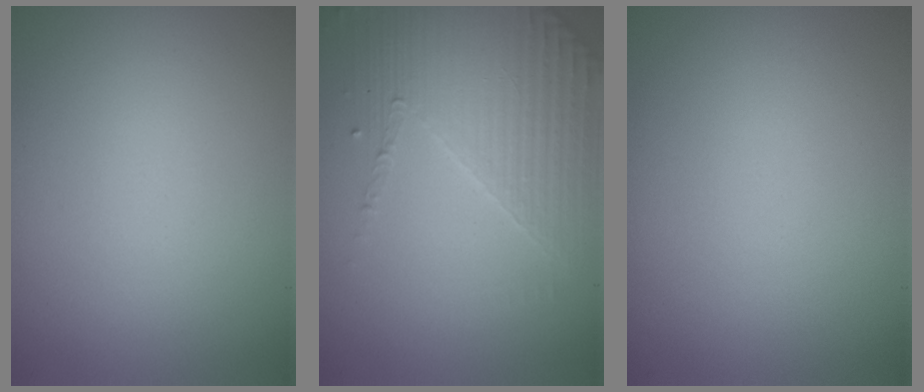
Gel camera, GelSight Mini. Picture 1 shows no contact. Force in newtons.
{"total": 4.3, "press": 3.2, "slide": 2.9}
{"total": 0.0}